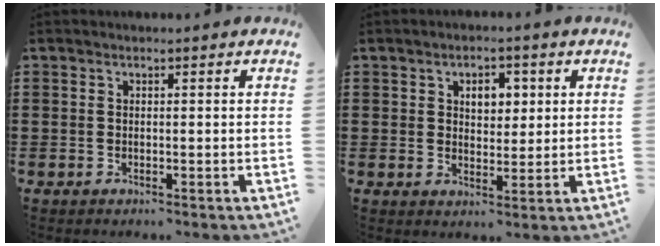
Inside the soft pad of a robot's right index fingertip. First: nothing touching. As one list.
[{"total": 3.9, "force": [1.3, 2.7, 2.5], "torque": [-0.043, 0.007, 0.015]}]